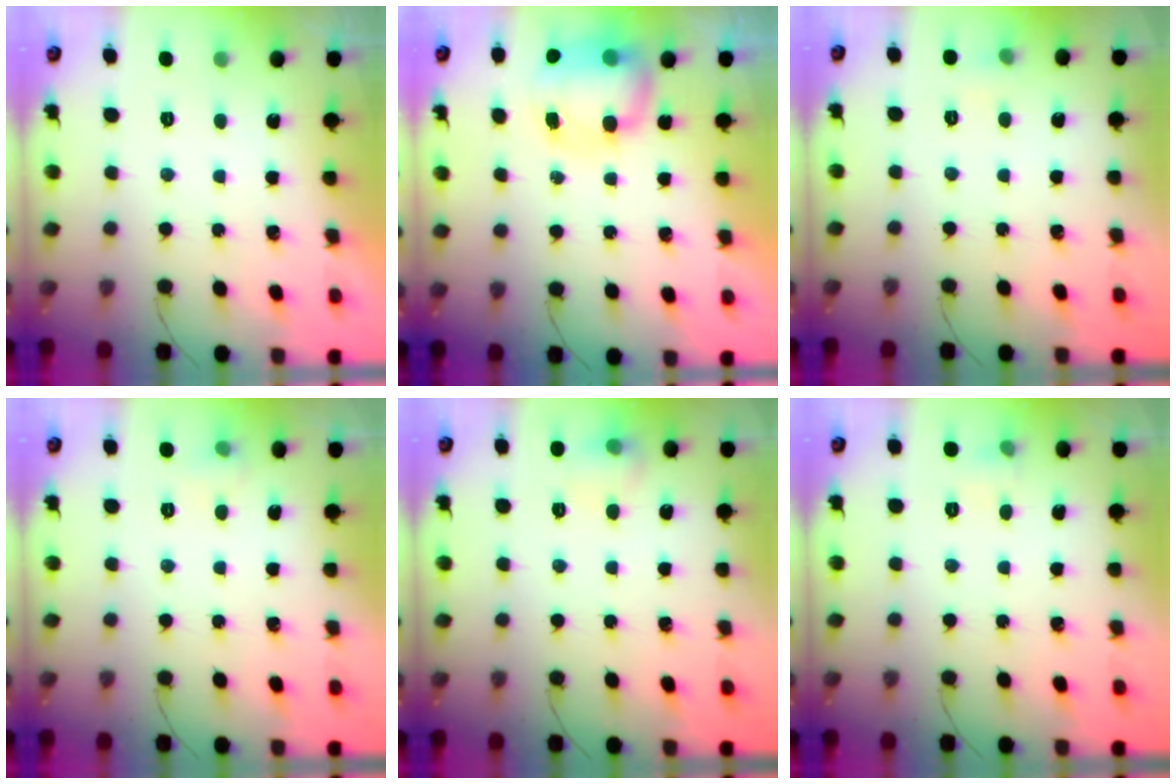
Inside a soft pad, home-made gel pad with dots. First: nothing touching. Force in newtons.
{"total": 9.0, "press": 8.8, "slide": 1.7}
{"total": 4.0, "press": 3.8, "slide": 1.2}
{"total": 3.9, "press": 3.5, "slide": 1.6}
{"total": 7.1, "press": 7.1, "slide": 0.9}
{"total": 3.9, "press": 3.7, "slide": 1.2}